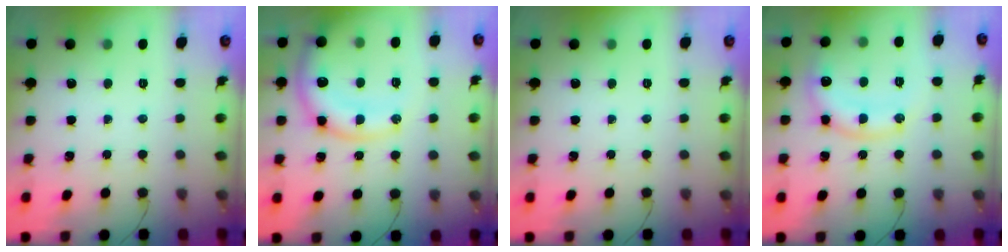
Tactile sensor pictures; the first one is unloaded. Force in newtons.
{"total": 15.0, "press": 14.9, "slide": 2.2}
{"total": 0.0}
{"total": 12.6, "press": 12.6, "slide": 1.0}